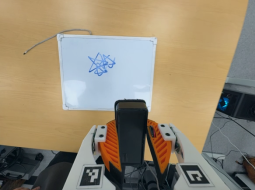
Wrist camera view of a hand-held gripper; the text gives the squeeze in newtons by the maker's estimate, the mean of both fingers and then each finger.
{"total": 9.8, "left": 8.2, "right": 11.5}